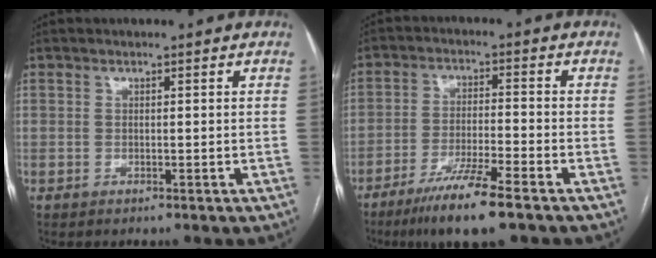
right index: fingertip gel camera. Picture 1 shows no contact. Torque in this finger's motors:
{"motor_torque": [0.65, -0.69, 0.52, 0.14]}